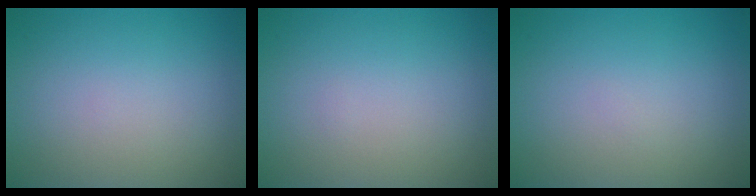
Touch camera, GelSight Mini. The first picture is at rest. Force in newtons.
{"total": 0.0}
{"total": 0.0}